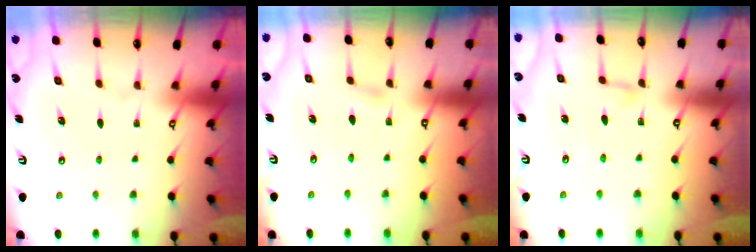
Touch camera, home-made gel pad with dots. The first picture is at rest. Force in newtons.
{"total": 2.2, "press": 2.2, "slide": 0.3}
{"total": 3.9, "press": 3.8, "slide": 0.5}